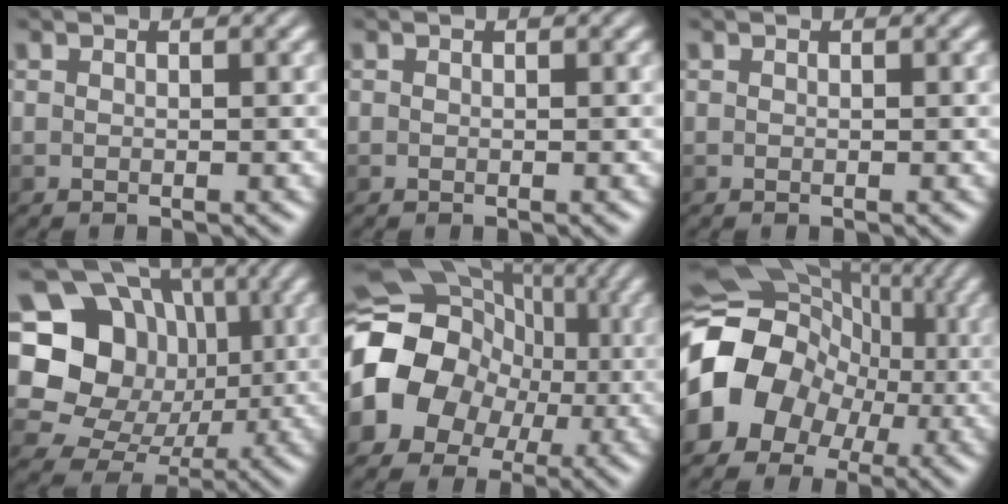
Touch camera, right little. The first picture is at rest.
{"total": 0.0}
{"total": 0.0}
{"total": 16.9, "force": [1.9, 15.1, 7.3], "torque": [-0.161, 0.045, 0.012]}
{"total": 11.3, "force": [-1.4, 9.7, 5.5], "torque": [-0.111, 0.004, -0.044]}
{"total": 13.0, "force": [-1.8, 11.0, 6.8], "torque": [-0.135, -0.002, -0.052]}